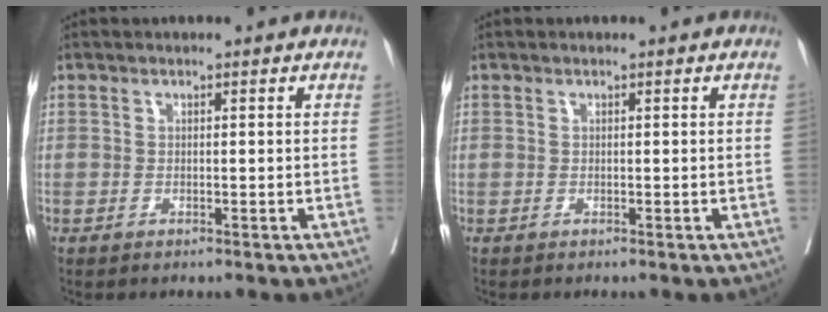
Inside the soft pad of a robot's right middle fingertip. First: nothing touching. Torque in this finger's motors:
{"motor_torque": [-0.43, 0.18, -0.17, -0.05]}